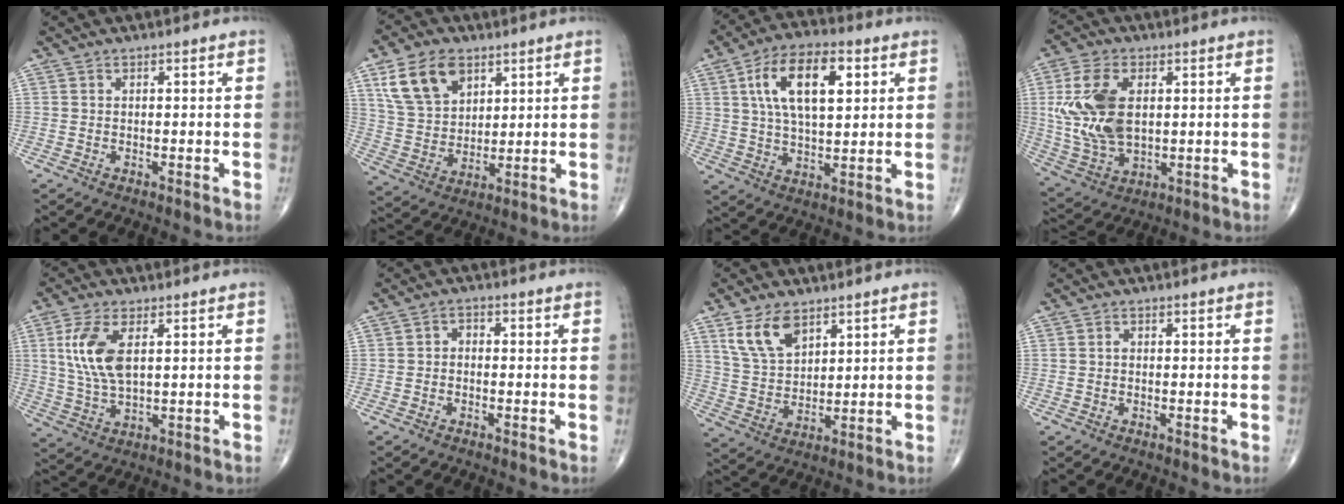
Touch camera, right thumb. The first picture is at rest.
{"total": 12.4, "force": [6.2, 8.0, 7.1], "torque": [-0.112, -0.020, 0.127]}
{"total": 14.9, "force": [4.6, 7.1, 12.2], "torque": [-0.204, 0.001, 0.081]}
{"total": 14.9, "force": [2.2, 8.7, 11.8], "torque": [-0.239, -0.006, 0.050]}
{"total": 10.1, "force": [2.7, 4.8, 8.5], "torque": [-0.183, -0.007, 0.057]}
{"total": 1.8, "force": [-0.4, 1.3, 1.1], "torque": [-0.007, 0.011, -0.015]}
{"total": 9.0, "force": [5.2, 5.0, 5.4], "torque": [-0.089, -0.024, 0.110]}
{"total": 0.7, "force": [0.0, 0.5, 0.5], "torque": [-0.007, 0.002, -0.001]}